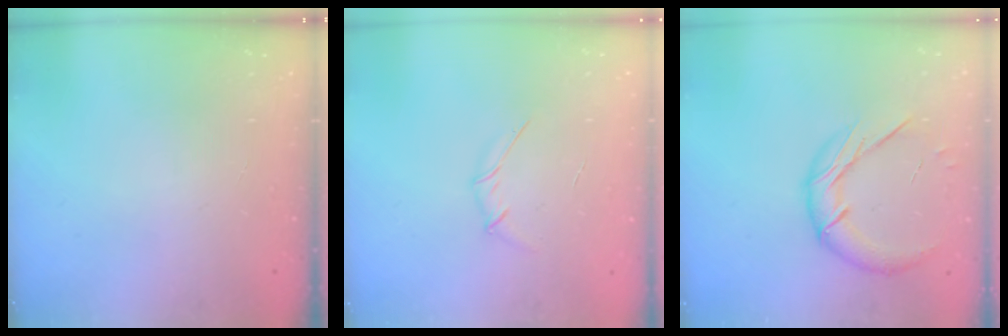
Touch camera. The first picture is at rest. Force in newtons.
{"total": 3.3, "press": 3.2, "slide": 0.9}
{"total": 13.0, "press": 12.9, "slide": 1.2}